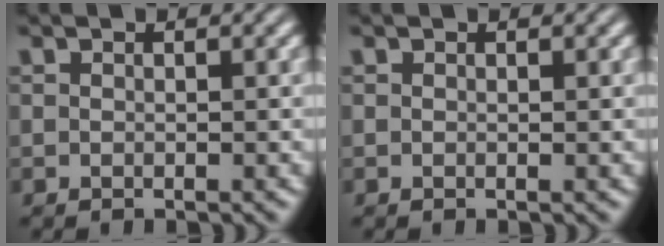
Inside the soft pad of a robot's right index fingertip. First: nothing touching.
{"total": 0.0}